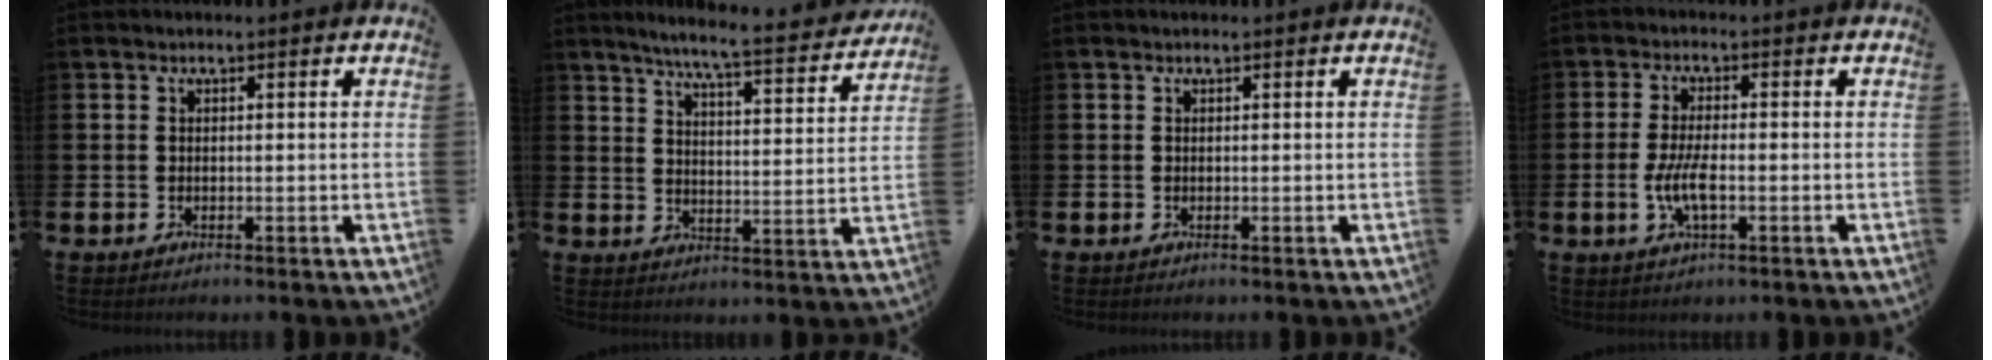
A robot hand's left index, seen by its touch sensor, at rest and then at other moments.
{"total": 6.7, "force": [6.1, -0.1, 2.6], "torque": [-0.060, -0.048, 0.099]}
{"total": 0.0}
{"total": 4.5, "force": [-1.0, 1.4, 4.1], "torque": [-0.082, -0.001, -0.023]}